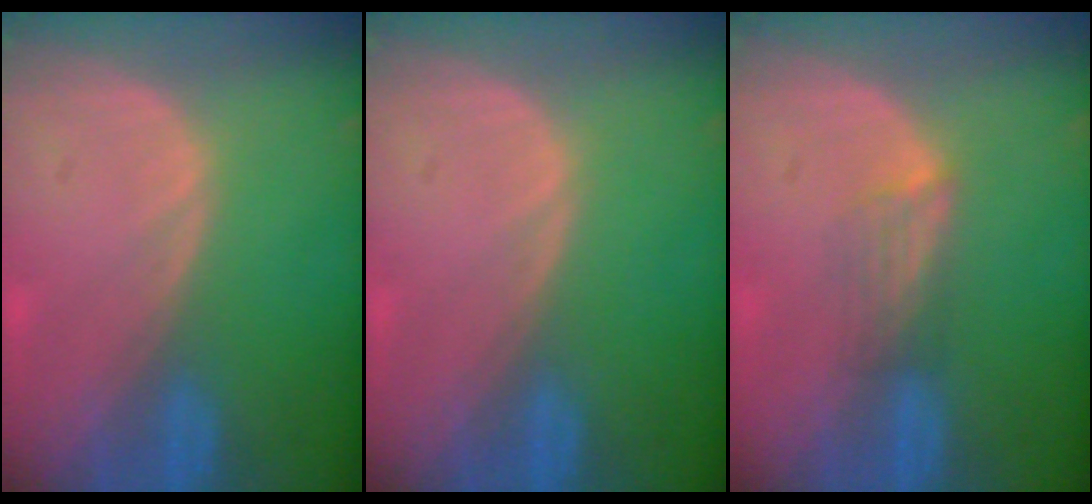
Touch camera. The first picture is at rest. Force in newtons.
{"total": 0.0}
{"total": 2.8, "press": 2.5, "slide": 1.4}